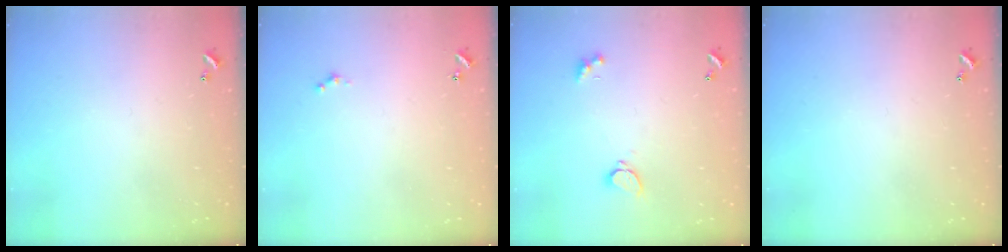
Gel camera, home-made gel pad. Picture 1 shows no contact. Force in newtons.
{"total": 0.0}
{"total": 1.6, "press": 1.6, "slide": 0.5}
{"total": 0.0}